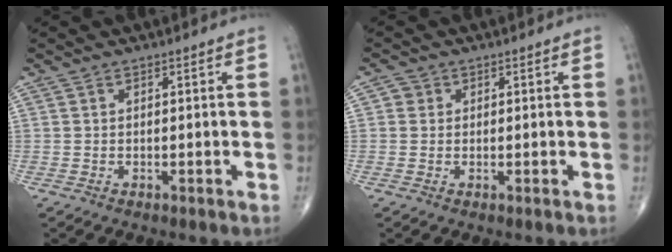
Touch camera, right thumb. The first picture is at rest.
{"total": 1.6, "force": [0.4, 1.5, 0.3], "torque": [0.003, 0.001, 0.002]}